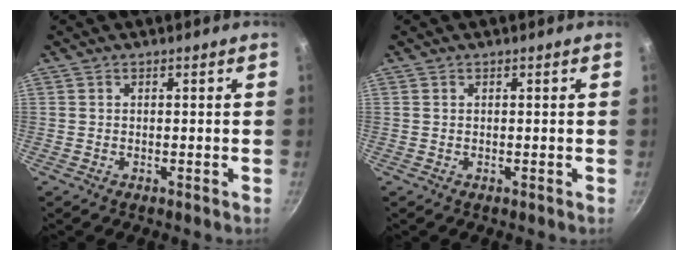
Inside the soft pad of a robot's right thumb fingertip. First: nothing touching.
{"total": 0.0}